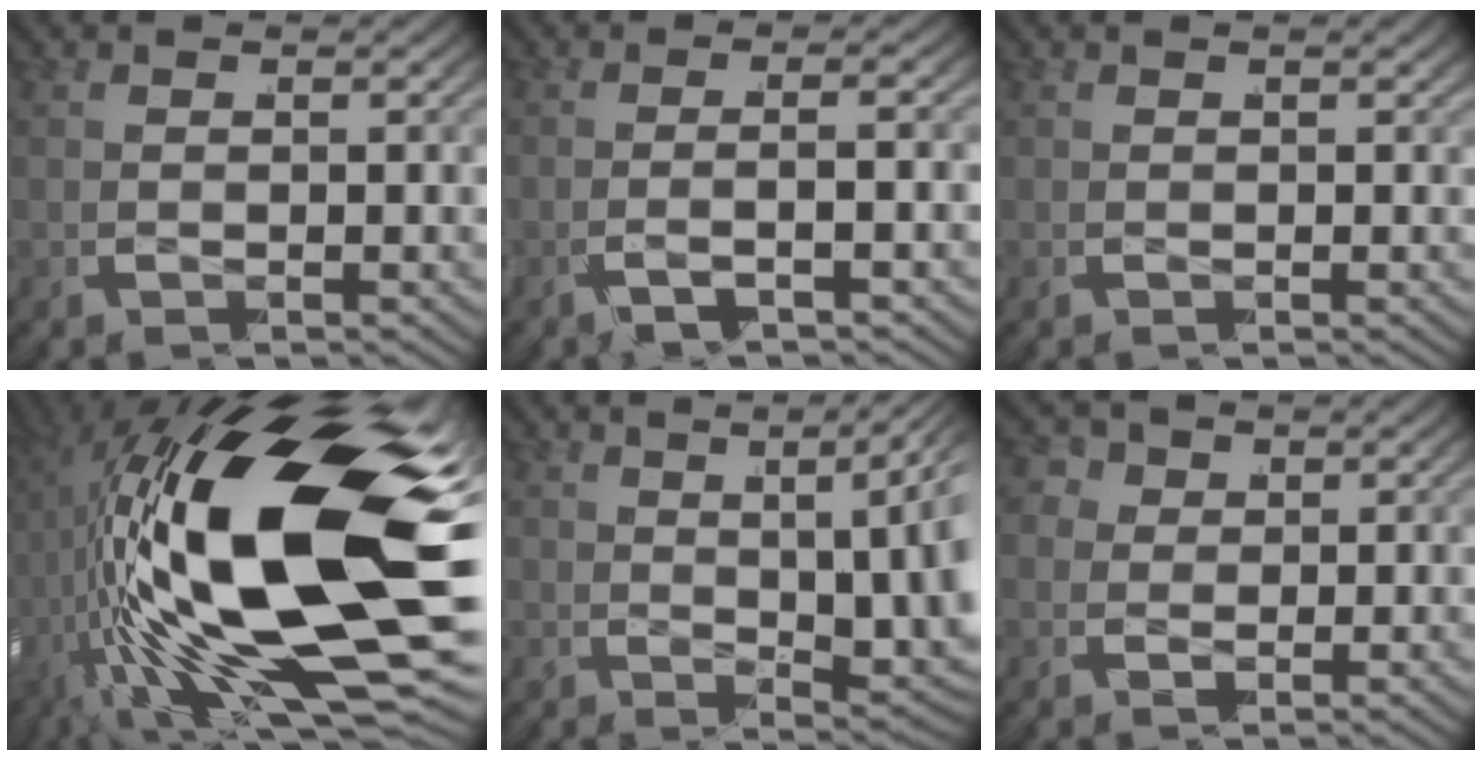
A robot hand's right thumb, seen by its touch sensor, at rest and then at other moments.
{"total": 2.5, "force": [-1.6, 0.1, 1.9], "torque": [-0.055, 0.008, -0.033]}
{"total": 0.0}
{"total": 28.0, "force": [-0.6, 13.1, 24.7], "torque": [-0.474, -0.024, 0.017]}
{"total": 8.7, "force": [0.2, 3.4, 8.0], "torque": [-0.114, 0.002, 0.012]}
{"total": 3.3, "force": [0.4, 3.1, 1.2], "torque": [-0.038, -0.017, 0.009]}